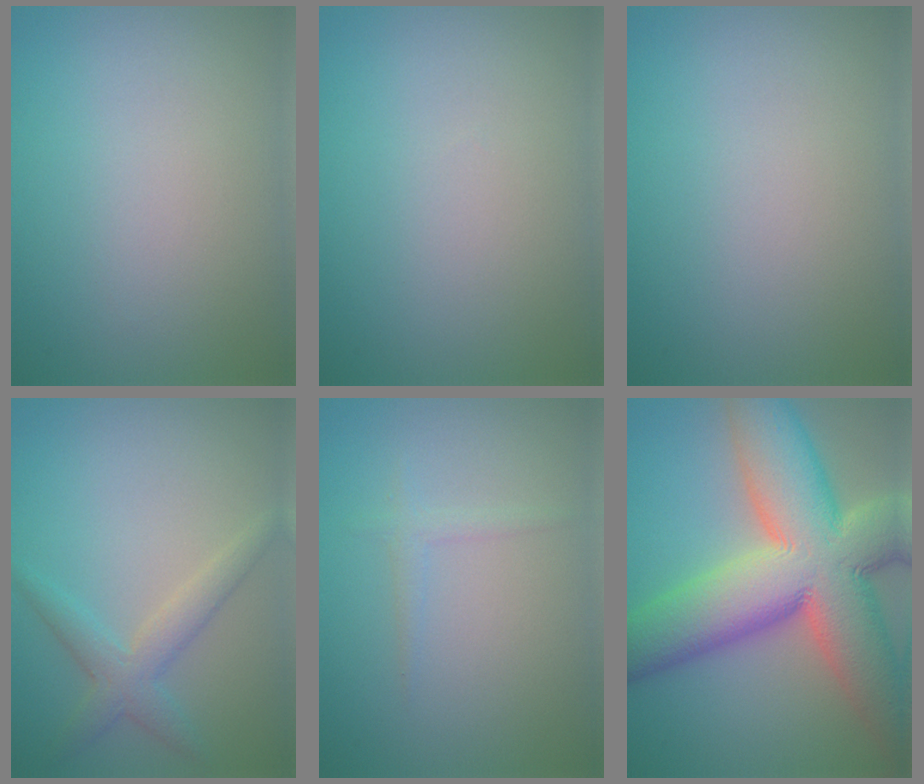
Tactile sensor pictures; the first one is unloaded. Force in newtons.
{"total": 0.0}
{"total": 0.0}
{"total": 2.9, "press": 2.9, "slide": 0.2}
{"total": 1.0, "press": 1.0, "slide": 0.1}
{"total": 16.3, "press": 16.2, "slide": 1.2}